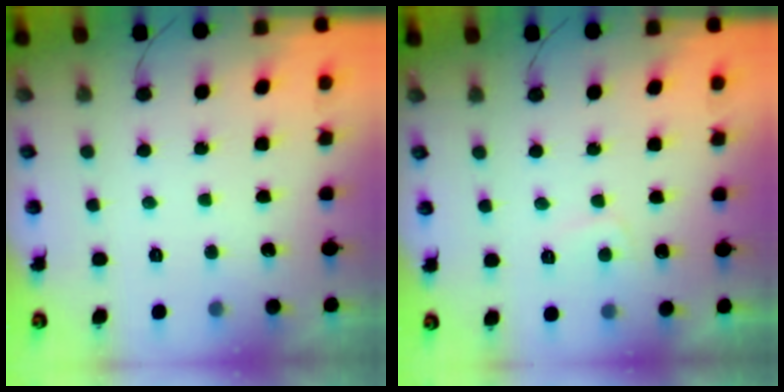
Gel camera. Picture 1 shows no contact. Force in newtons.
{"total": 2.9, "press": 2.8, "slide": 0.6}